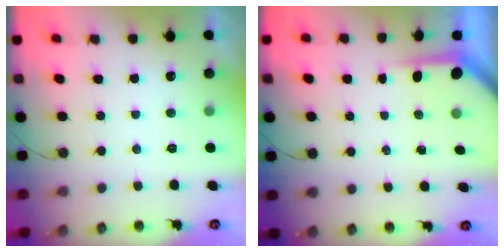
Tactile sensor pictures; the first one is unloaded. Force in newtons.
{"total": 3.8, "press": 3.8, "slide": 0.4}